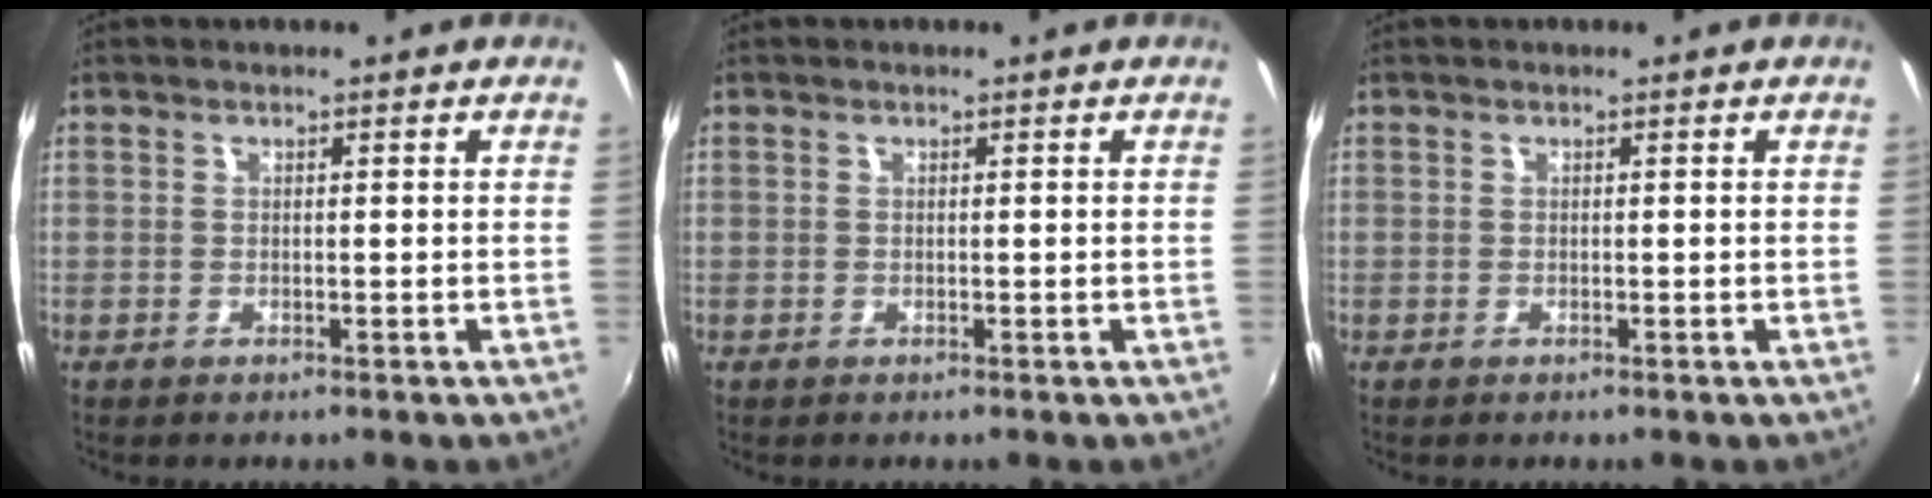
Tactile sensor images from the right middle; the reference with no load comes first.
{"total": 0.0}
{"total": 0.0}